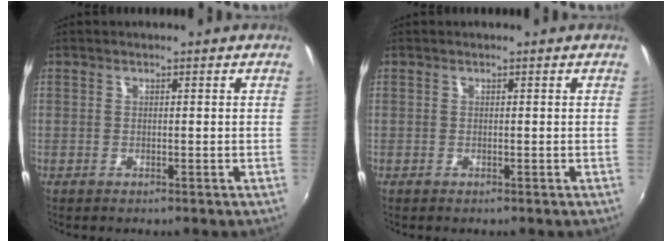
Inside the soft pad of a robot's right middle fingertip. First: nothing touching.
{"total": 0.0}